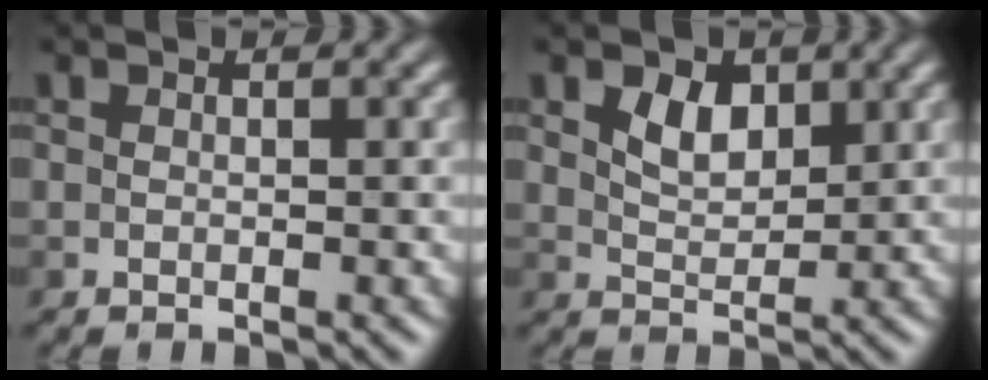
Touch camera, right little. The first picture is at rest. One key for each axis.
{"total": 2.7, "fx": 1.3, "fy": 1.7, "fz": 1.7, "tx": -0.033, "ty": 0.000, "tz": 0.024}